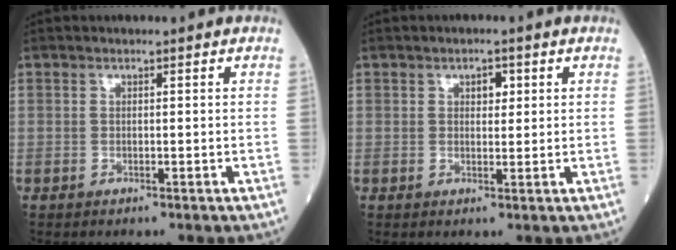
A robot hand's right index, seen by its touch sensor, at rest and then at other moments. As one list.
[{"total": 2.1, "force": [0.8, 1.2, 1.5], "torque": [-0.019, 0.003, 0.012]}]